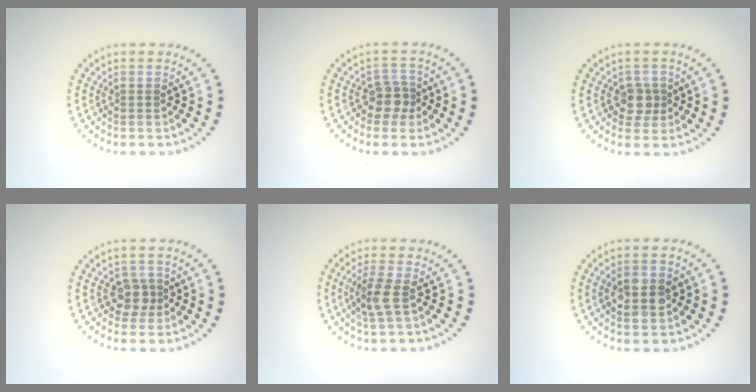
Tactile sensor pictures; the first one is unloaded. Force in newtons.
{"total": 2.3, "press": 1.9, "slide": 1.3}
{"total": 1.9, "press": 1.8, "slide": 0.9}
{"total": 2.0, "press": 1.6, "slide": 1.1}
{"total": 2.6, "press": 2.4, "slide": 1.2}
{"total": 4.0, "press": 4.0, "slide": 0.1}